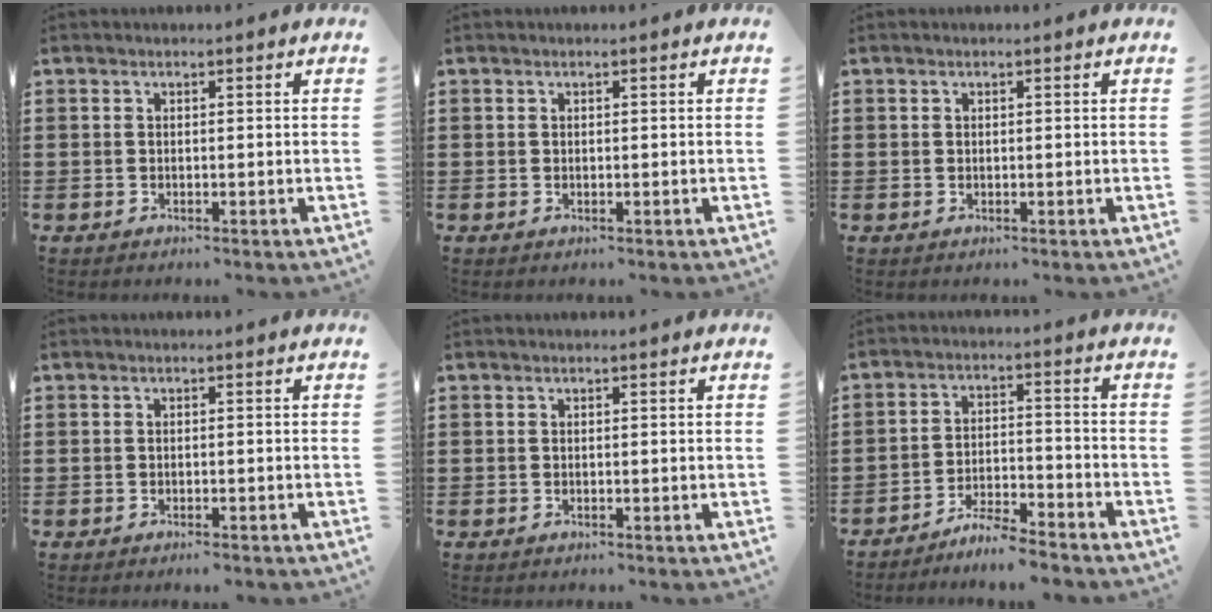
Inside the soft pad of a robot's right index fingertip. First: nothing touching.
{"total": 0.0}
{"total": 0.0}
{"total": 0.8, "force": [-0.7, 0.1, 0.4], "torque": [-0.010, -0.003, -0.014]}
{"total": 0.0}
{"total": 5.1, "force": [-4.9, 0.0, 1.4], "torque": [-0.033, 0.000, -0.098]}